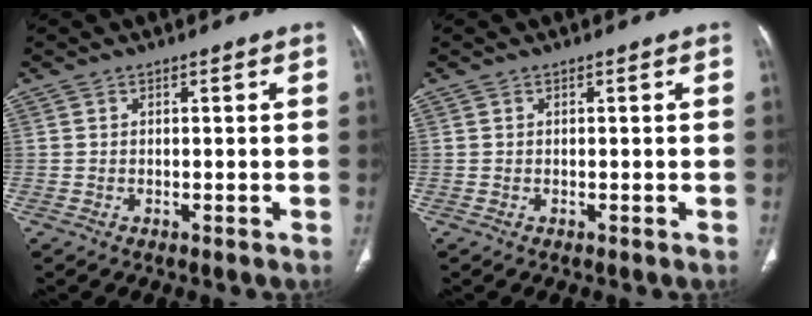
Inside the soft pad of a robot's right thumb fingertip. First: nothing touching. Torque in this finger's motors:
{"motor_torque": [2.34, 2.00, 0.18, -0.02, 0.01]}